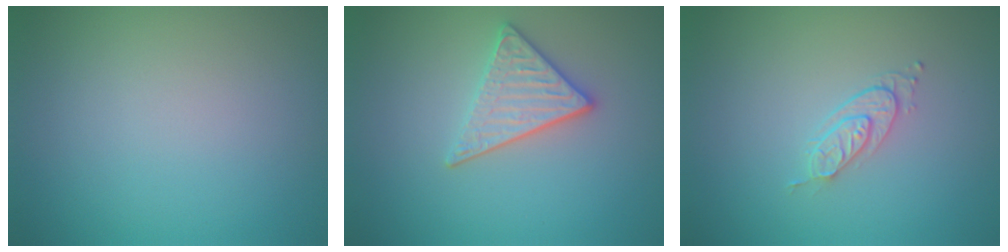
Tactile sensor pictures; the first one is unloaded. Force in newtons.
{"total": 3.0, "press": 2.8, "slide": 1.3}
{"total": 1.7, "press": 1.1, "slide": 1.3}